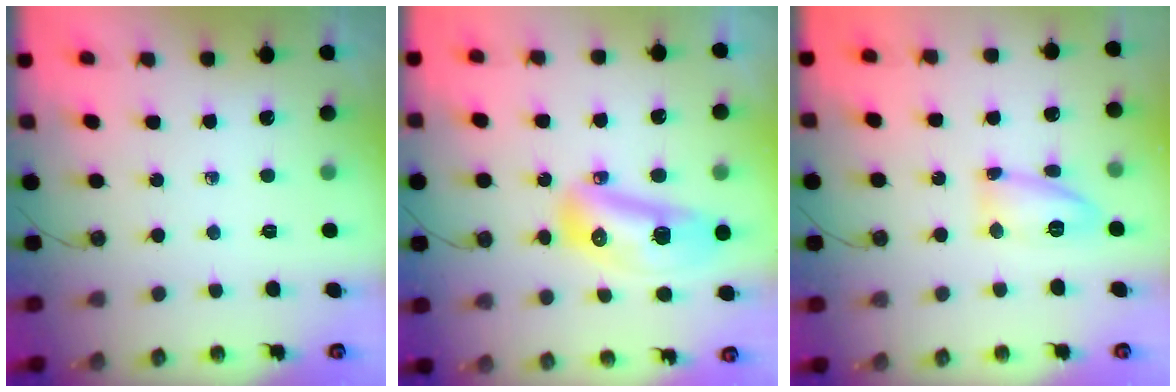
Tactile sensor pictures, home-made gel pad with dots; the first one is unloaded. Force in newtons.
{"total": 14.6, "press": 14.5, "slide": 1.7}
{"total": 9.9, "press": 9.6, "slide": 2.3}